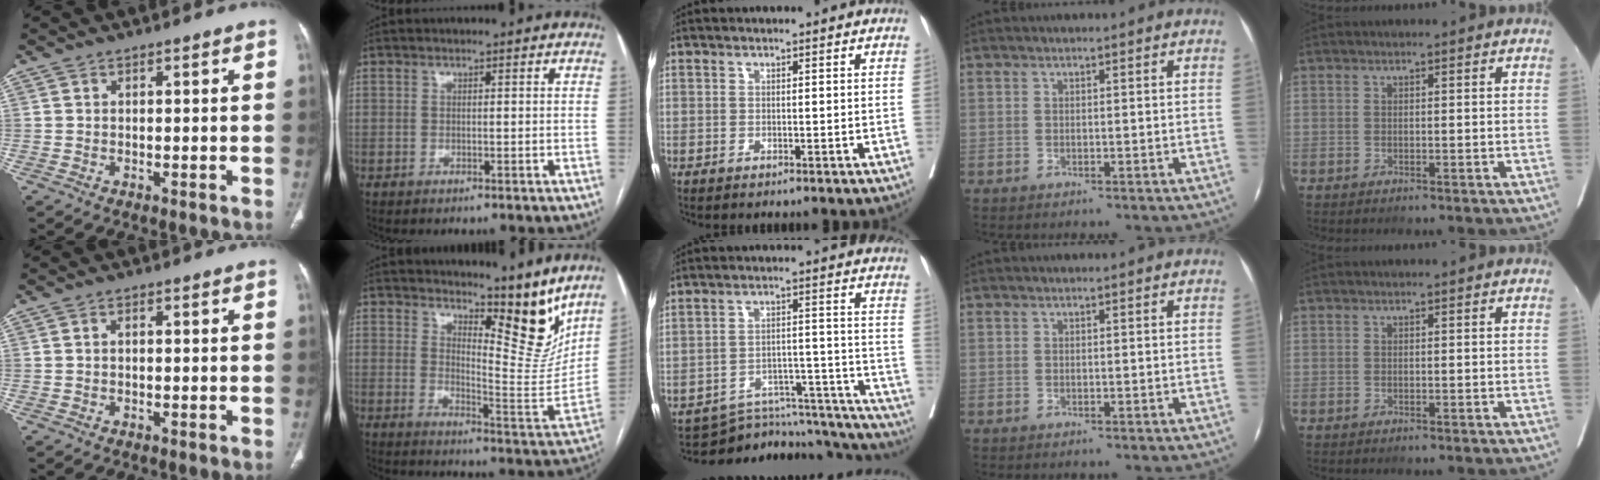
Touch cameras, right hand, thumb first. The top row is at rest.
{"thumb": {"total": 0.8, "force": [0.0, 0.5, 0.6], "torque": [-0.012, 0.002, -0.001]}, "index": {"total": 11.0, "force": [9.0, 2.4, 5.9], "torque": [-0.076, -0.043, 0.132]}, "middle": {"total": 18.0, "force": [-17.6, 3.1, 2.3], "torque": [-0.019, 0.040, -0.233]}}